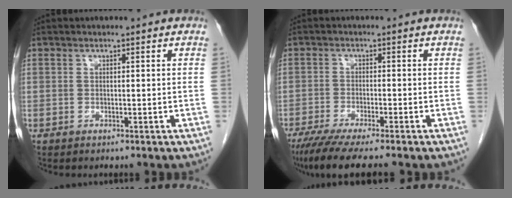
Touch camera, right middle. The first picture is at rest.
{"total": 8.8, "force": [-7.0, 0.2, 5.3], "torque": [-0.079, -0.022, -0.112]}